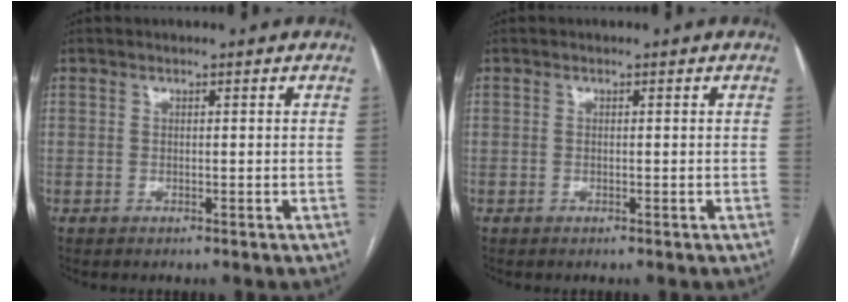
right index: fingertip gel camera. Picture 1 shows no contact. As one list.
[{"total": 0.0}]